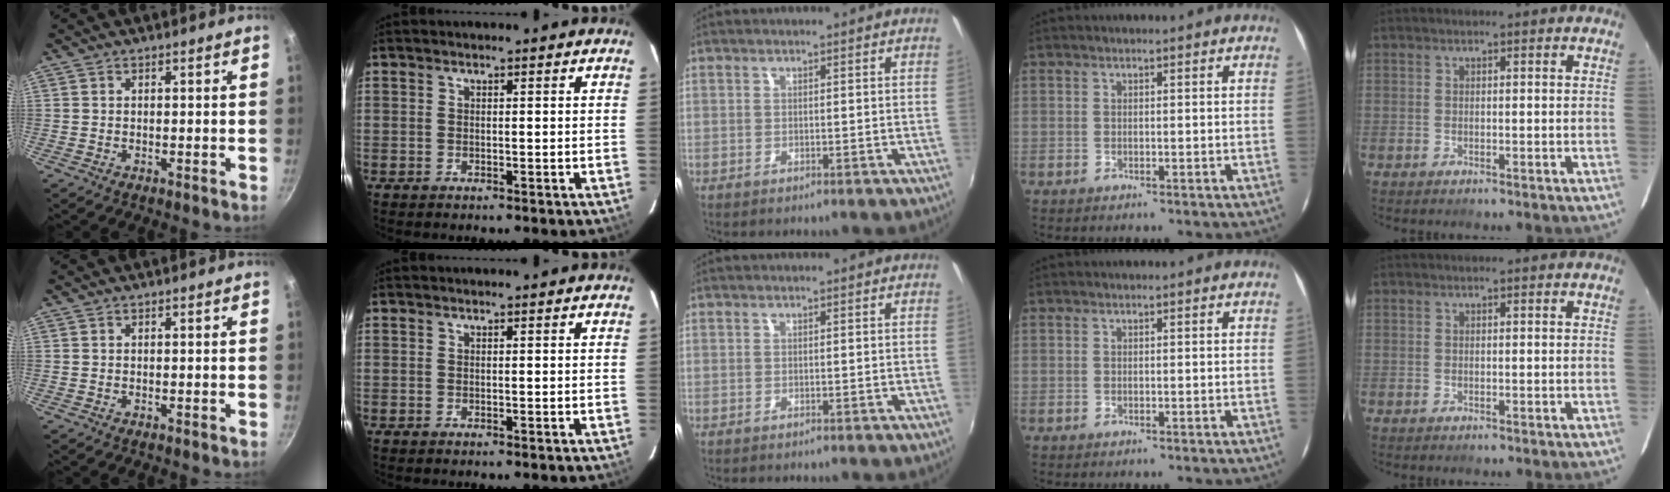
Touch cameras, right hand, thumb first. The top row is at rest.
{}